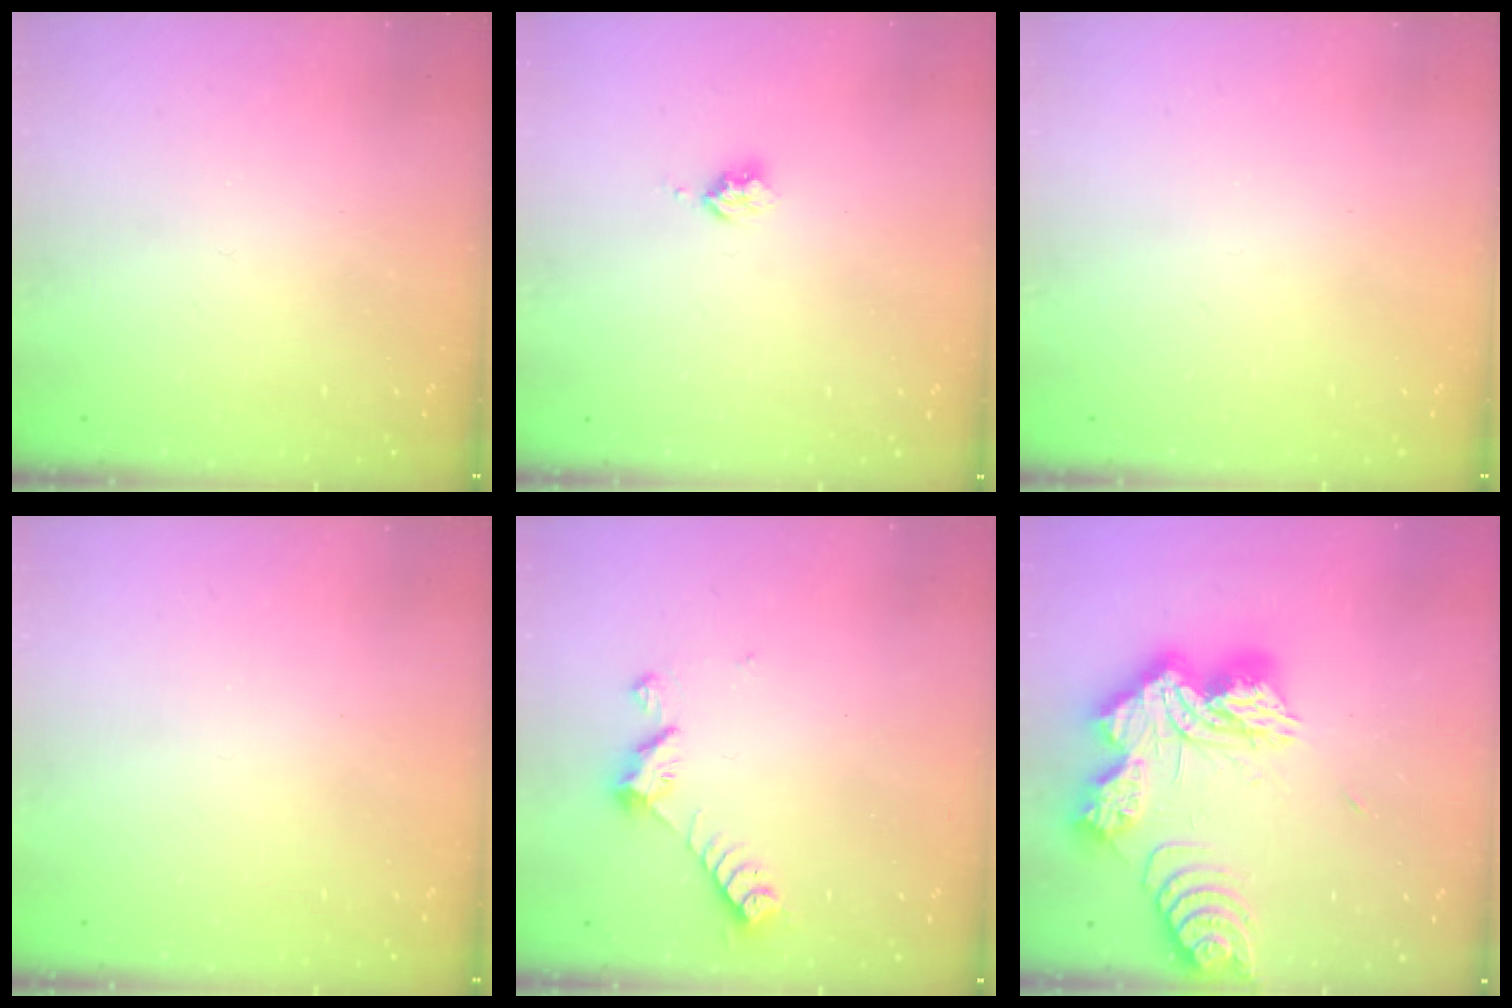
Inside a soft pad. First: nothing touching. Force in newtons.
{"total": 2.5, "press": 2.5, "slide": 0.3}
{"total": 0.0}
{"total": 0.0}
{"total": 7.2, "press": 7.2, "slide": 0.5}
{"total": 22.4, "press": 22.3, "slide": 1.9}